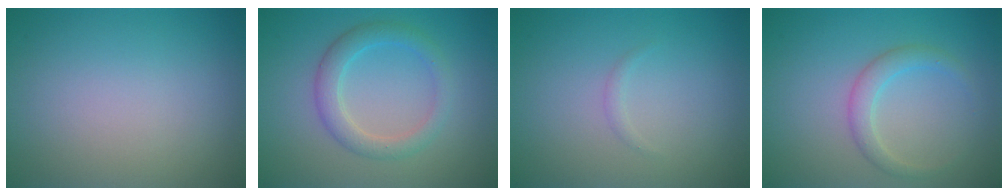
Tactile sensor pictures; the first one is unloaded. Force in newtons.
{"total": 3.0, "press": 3.0, "slide": 0.2}
{"total": 0.6, "press": 0.6, "slide": 0.1}
{"total": 2.0, "press": 2.0, "slide": 0.2}